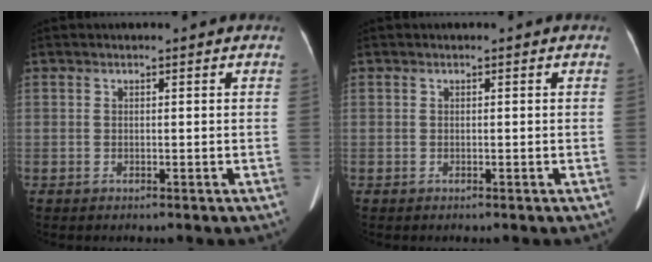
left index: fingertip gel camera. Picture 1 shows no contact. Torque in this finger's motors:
{"motor_torque": [0.08, 0.00, -0.04, -0.01]}